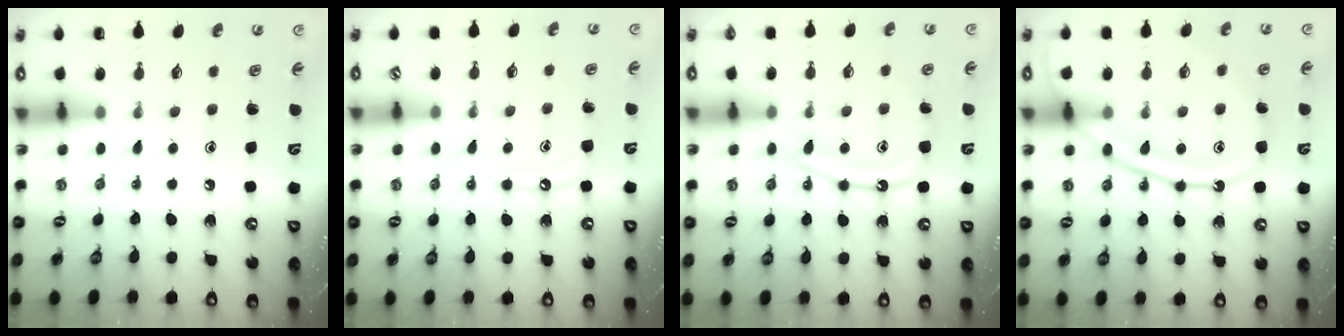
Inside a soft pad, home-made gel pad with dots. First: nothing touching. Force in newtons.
{"total": 6.4, "press": 6.4, "slide": 0.6}
{"total": 13.1, "press": 13.0, "slide": 1.3}
{"total": 14.5, "press": 14.4, "slide": 1.4}